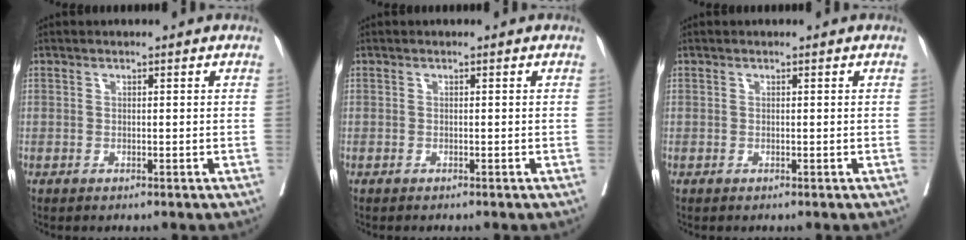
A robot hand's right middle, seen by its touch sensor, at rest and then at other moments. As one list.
[{"total": 0.9, "force": [-0.8, 0.2, 0.3], "torque": [-0.006, -0.002, -0.013]}, {"total": 0.0}]